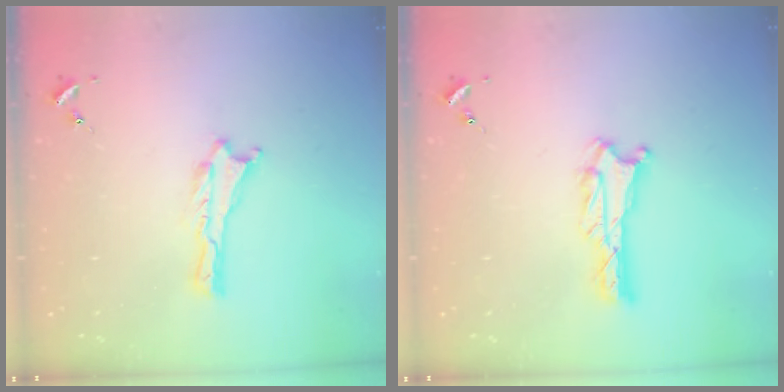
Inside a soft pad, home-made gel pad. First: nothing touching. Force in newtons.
{"total": 1.4, "press": 1.4, "slide": 0.1}